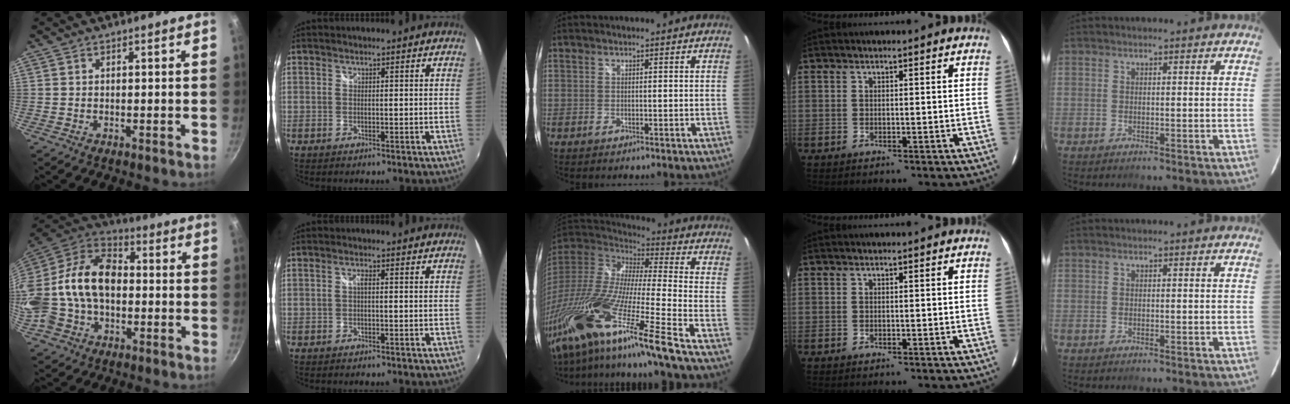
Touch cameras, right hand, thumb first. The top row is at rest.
{"thumb": {"total": 21.6, "force": [-1.7, 15.5, 14.9], "torque": [-0.285, 0.056, -0.035]}, "index": {"total": 0.9, "force": [-0.1, 0.2, 0.9], "torque": [-0.017, 0.004, -0.003]}, "middle": {"total": 28.6, "force": [-20.3, -0.8, 20.1], "torque": [-0.331, -0.086, -0.373]}}